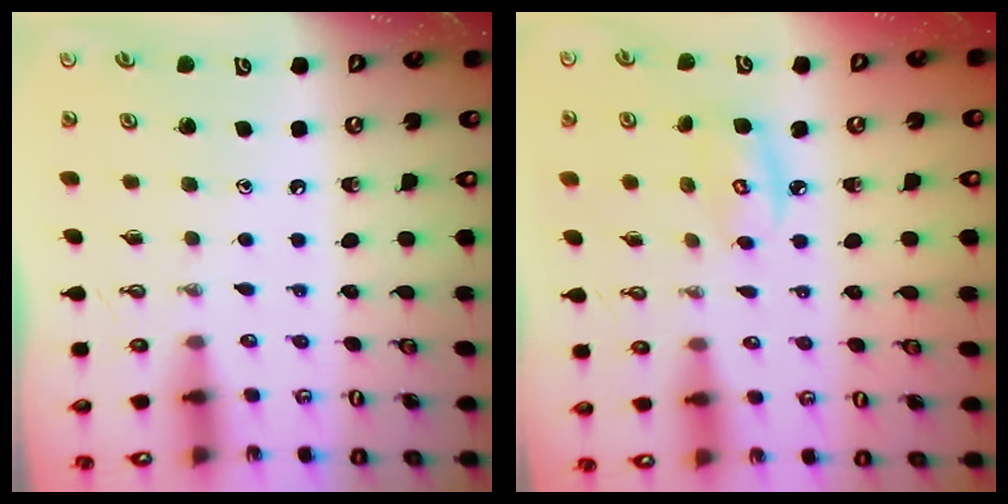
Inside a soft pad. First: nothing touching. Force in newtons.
{"total": 5.4, "press": 5.4, "slide": 0.3}